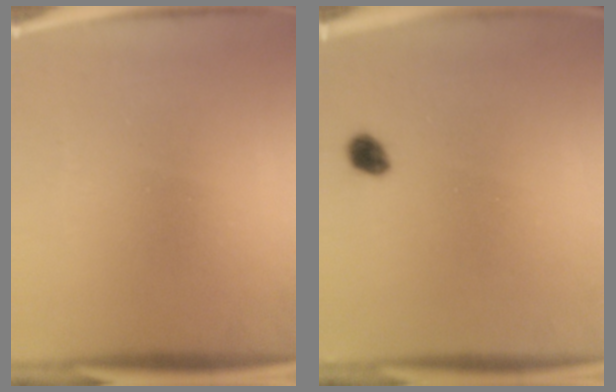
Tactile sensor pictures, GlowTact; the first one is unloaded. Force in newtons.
{"total": 1.9}